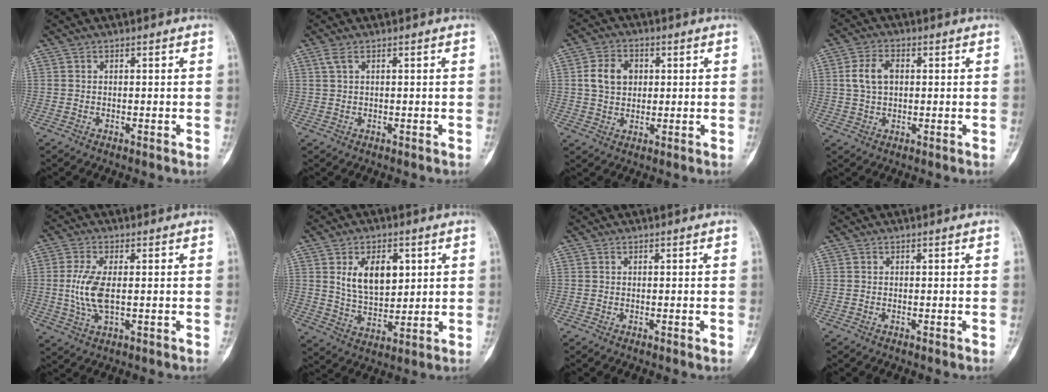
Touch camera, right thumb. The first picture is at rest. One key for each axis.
{"total": 1.6, "fx": 0.8, "fy": 0.4, "fz": 1.4, "tx": -0.040, "ty": 0.010, "tz": 0.022}
{"total": 7.2, "fx": 1.4, "fy": 5.6, "fz": 4.3, "tx": -0.060, "ty": 0.002, "tz": 0.022}
{"total": 5.8, "fx": 0.9, "fy": 3.7, "fz": 4.3, "tx": -0.086, "ty": 0.010, "tz": 0.016}
{"total": 7.2, "fx": -0.1, "fy": 2.9, "fz": 6.6, "tx": -0.151, "ty": -0.006, "tz": -0.002}
{"total": 10.4, "fx": 3.2, "fy": 6.2, "fz": 7.8, "tx": -0.106, "ty": -0.018, "tz": 0.065}
{"total": 0.0}
{"total": 0.0}